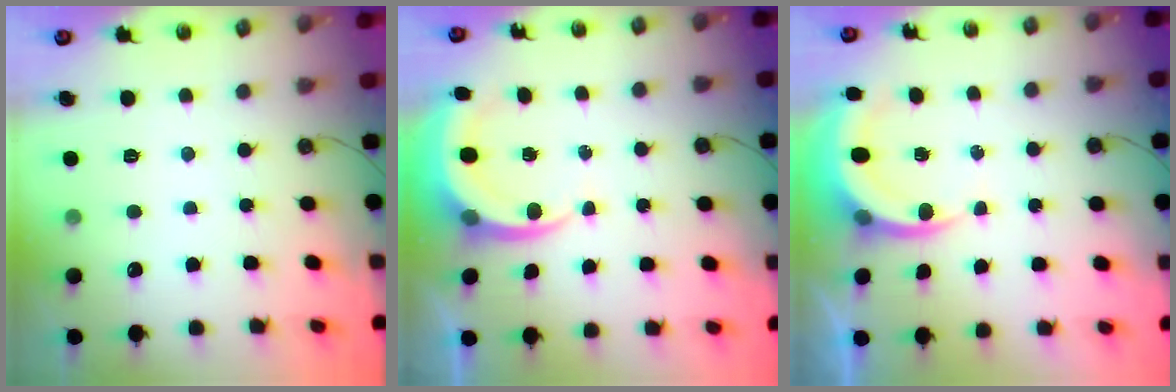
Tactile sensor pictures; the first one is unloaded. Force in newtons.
{"total": 5.8, "press": 5.8, "slide": 0.7}
{"total": 5.1, "press": 5.0, "slide": 0.6}